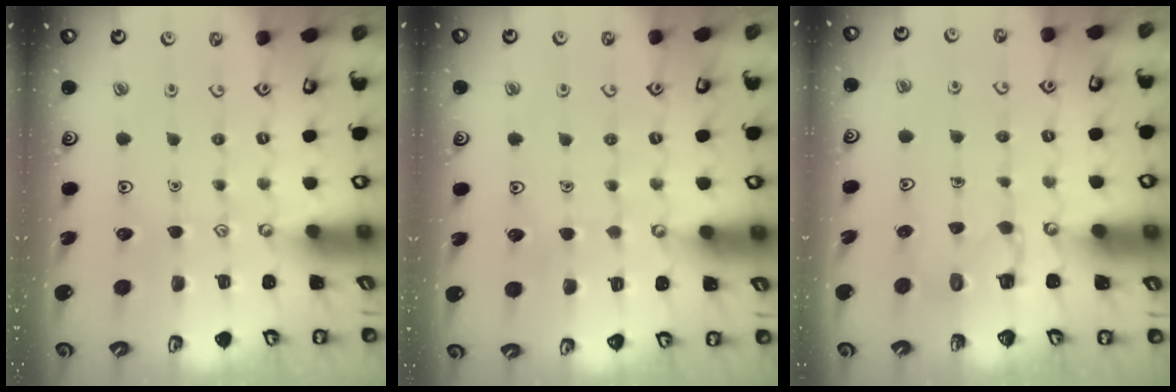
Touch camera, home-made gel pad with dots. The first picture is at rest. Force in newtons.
{"total": 3.3, "press": 3.2, "slide": 0.3}
{"total": 3.7, "press": 3.7, "slide": 0.4}